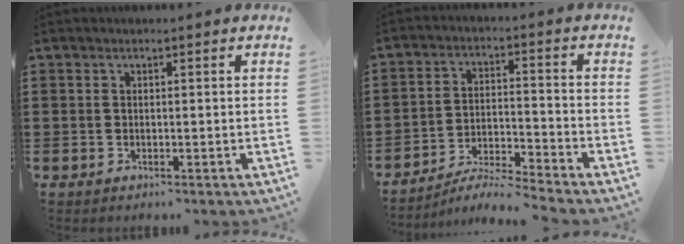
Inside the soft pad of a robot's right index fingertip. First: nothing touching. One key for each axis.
{"total": 4.9, "fx": -4.8, "fy": -0.4, "fz": 1.1, "tx": -0.029, "ty": -0.008, "tz": -0.100}